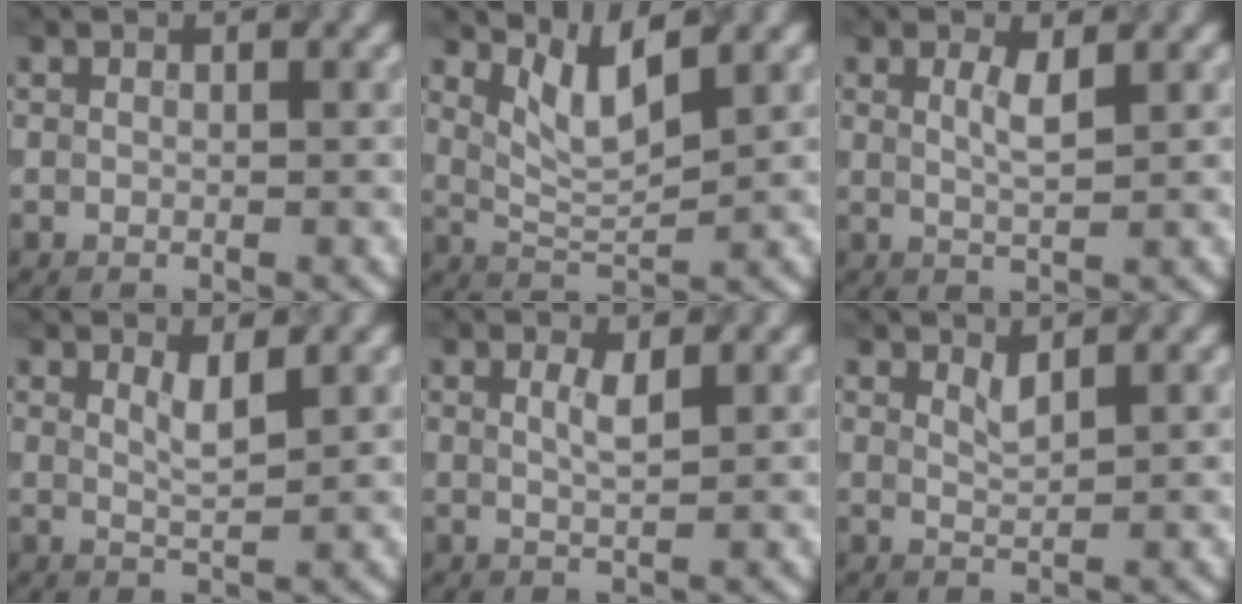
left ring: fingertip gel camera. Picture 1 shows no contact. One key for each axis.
{"total": 3.6, "fx": 2.2, "fy": 0.8, "fz": 2.8, "tx": -0.064, "ty": -0.006, "tz": 0.048}
{"total": 1.9, "fx": 0.7, "fy": 0.4, "fz": 1.7, "tx": -0.030, "ty": -0.002, "tz": 0.011}
{"total": 1.8, "fx": 1.0, "fy": 0.4, "fz": 1.5, "tx": -0.025, "ty": -0.005, "tz": 0.017}
{"total": 1.5, "fx": 0.7, "fy": 0.3, "fz": 1.3, "tx": -0.024, "ty": -0.001, "tz": 0.010}
{"total": 1.2, "fx": 0.9, "fy": 0.2, "fz": 0.7, "tx": -0.015, "ty": -0.002, "tz": 0.016}